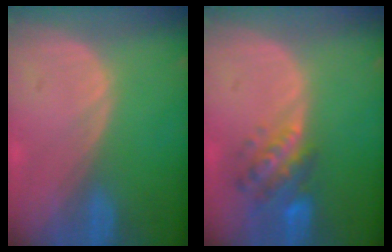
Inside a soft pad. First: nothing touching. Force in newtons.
{"total": 6.1, "press": 5.9, "slide": 1.5}